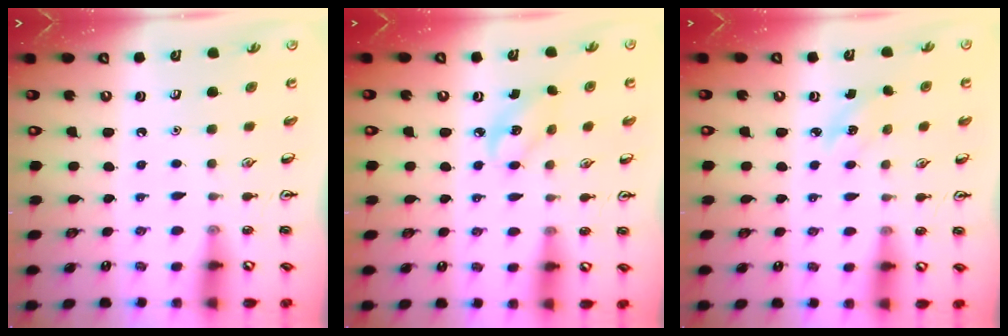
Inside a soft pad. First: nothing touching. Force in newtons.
{"total": 3.0, "press": 2.9, "slide": 0.8}
{"total": 2.7, "press": 2.5, "slide": 1.0}